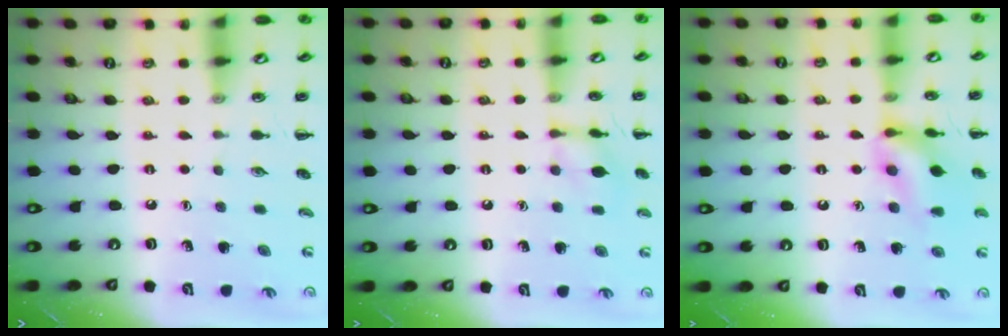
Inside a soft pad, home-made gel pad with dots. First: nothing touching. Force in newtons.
{"total": 7.9, "press": 7.8, "slide": 1.0}
{"total": 13.9, "press": 13.9, "slide": 1.1}